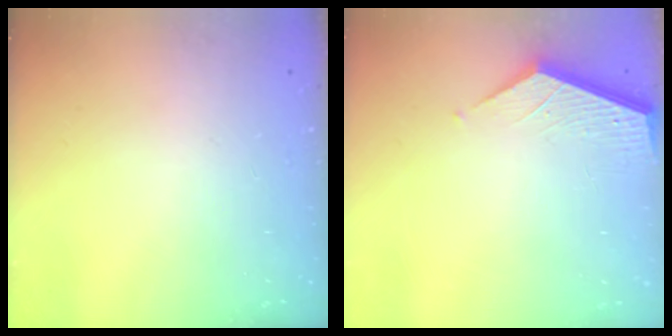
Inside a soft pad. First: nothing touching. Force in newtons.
{"total": 3.6, "press": 3.6, "slide": 0.4}